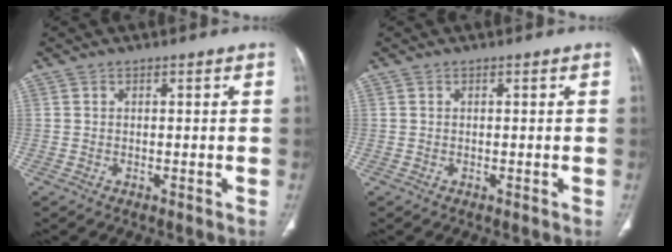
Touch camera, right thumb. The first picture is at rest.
{"total": 0.0}